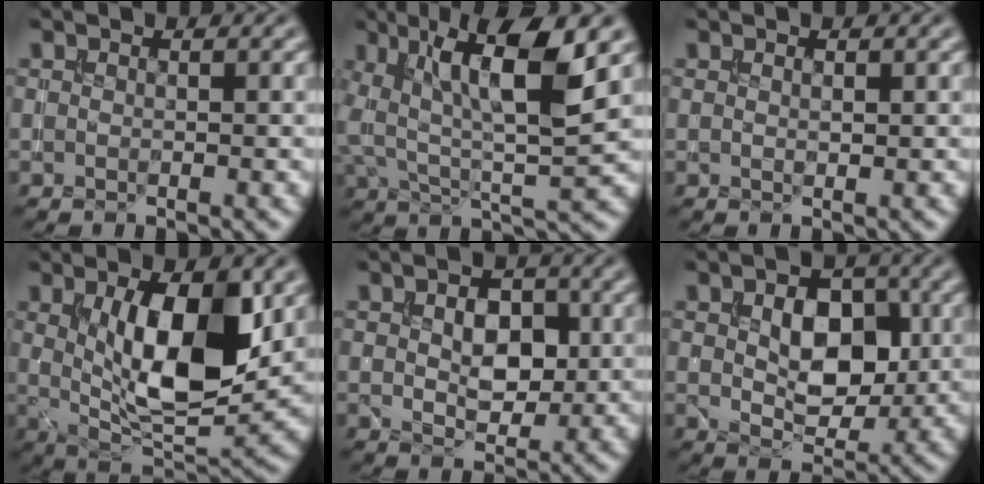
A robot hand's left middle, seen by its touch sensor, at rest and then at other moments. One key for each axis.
{"total": 8.9, "fx": 3.2, "fy": 2.5, "fz": 7.9, "tx": -0.139, "ty": 0.000, "tz": 0.052}
{"total": 0.6, "fx": 0.3, "fy": 0.3, "fz": 0.5, "tx": -0.008, "ty": 0.000, "tz": 0.004}
{"total": 9.9, "fx": 1.8, "fy": 3.9, "fz": 9.0, "tx": -0.146, "ty": -0.013, "tz": 0.038}
{"total": 4.1, "fx": 0.6, "fy": 2.6, "fz": 3.1, "tx": -0.054, "ty": -0.001, "tz": 0.010}
{"total": 5.9, "fx": 0.8, "fy": 3.7, "fz": 4.5, "tx": -0.077, "ty": -0.003, "tz": 0.015}